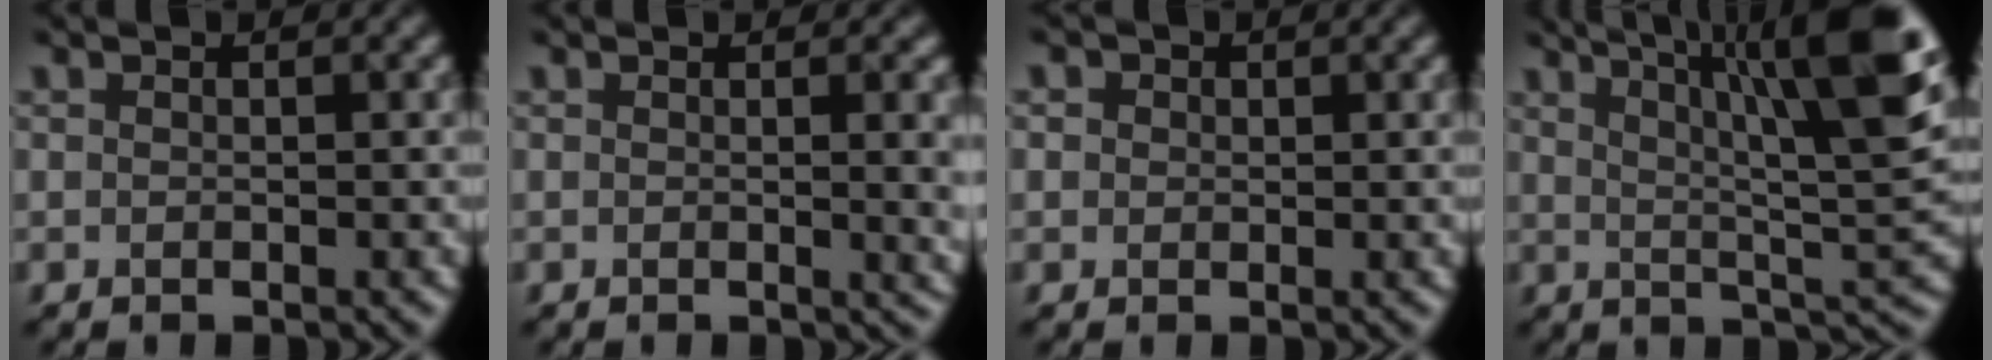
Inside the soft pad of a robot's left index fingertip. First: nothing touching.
{"total": 3.6, "force": [0.2, 1.2, 3.3], "torque": [-0.026, 0.001, 0.003]}
{"total": 1.4, "force": [0.6, 1.2, 0.5], "torque": [-0.005, 0.005, -0.004]}
{"total": 12.2, "force": [5.7, 2.4, 10.5], "torque": [-0.145, 0.020, 0.090]}